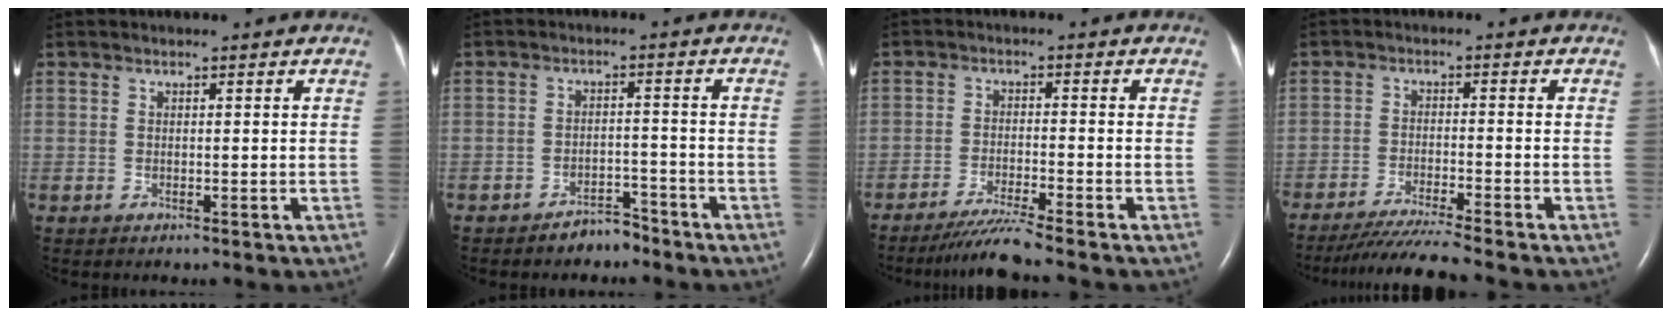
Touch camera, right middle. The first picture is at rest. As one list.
[{"total": 3.3, "force": [-2.9, 1.3, 0.8], "torque": [-0.014, 0.004, -0.047]}, {"total": 5.3, "force": [-4.5, -1.8, 2.1], "torque": [-0.045, -0.027, -0.087]}, {"total": 8.0, "force": [-7.1, -2.0, 3.2], "torque": [-0.048, -0.032, -0.122]}]